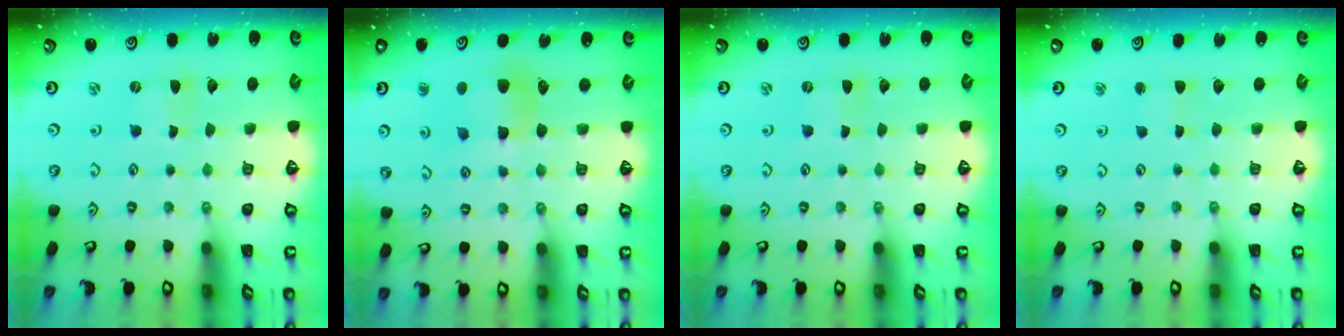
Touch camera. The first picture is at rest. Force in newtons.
{"total": 6.5, "press": 6.5, "slide": 0.5}
{"total": 0.0}
{"total": 1.9, "press": 1.9, "slide": 0.2}